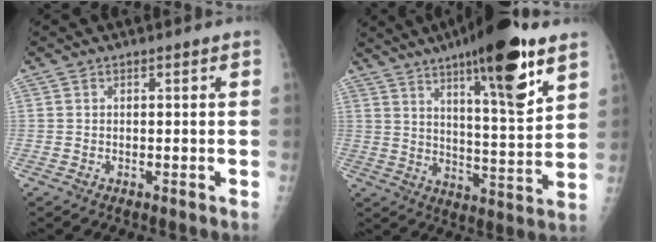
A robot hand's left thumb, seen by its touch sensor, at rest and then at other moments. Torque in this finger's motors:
{"motor_torque": [2.39, 1.01, 1.58, -1.18, 0.51]}